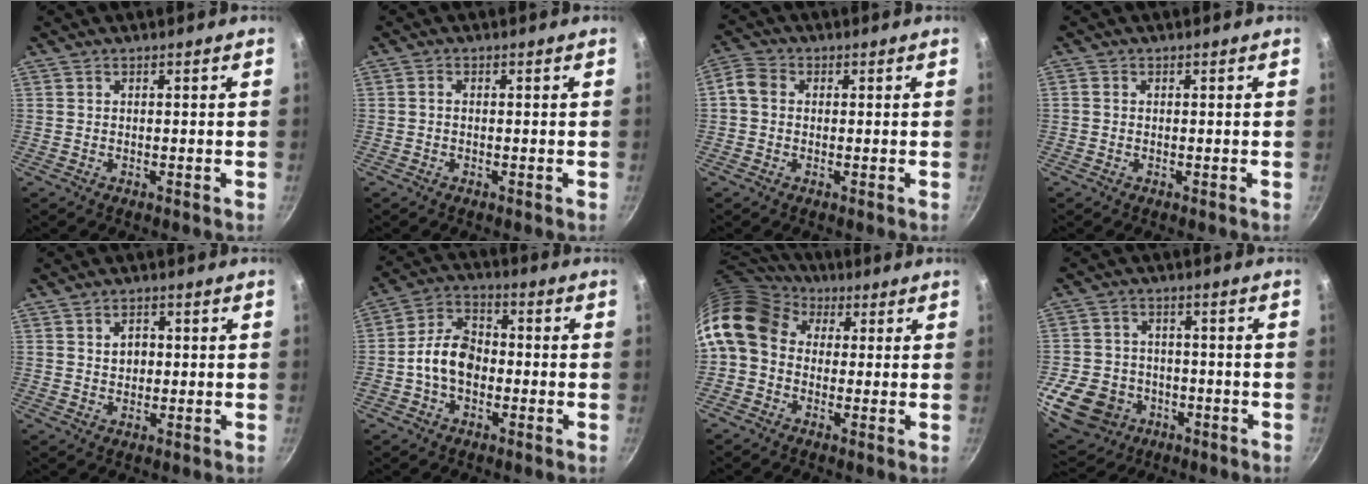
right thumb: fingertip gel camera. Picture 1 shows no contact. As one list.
[{"total": 0.8, "force": [-0.2, 0.5, 0.7], "torque": [-0.016, 0.005, -0.005]}, {"total": 4.2, "force": [0.0, 3.5, 2.3], "torque": [-0.045, 0.010, -0.016]}, {"total": 0.7, "force": [-0.1, 0.6, 0.3], "torque": [-0.005, 0.003, -0.004]}, {"total": 3.2, "force": [0.5, 2.5, 1.9], "torque": [-0.017, 0.001, 0.009]}, {"total": 9.7, "force": [-1.8, 6.9, 6.6], "torque": [-0.092, 0.034, -0.047]}, {"total": 13.5, "force": [2.6, 10.7, 7.8], "torque": [-0.134, 0.028, 0.025]}, {"total": 14.2, "force": [-5.1, 11.6, 6.6], "torque": [-0.113, 0.034, -0.075]}]